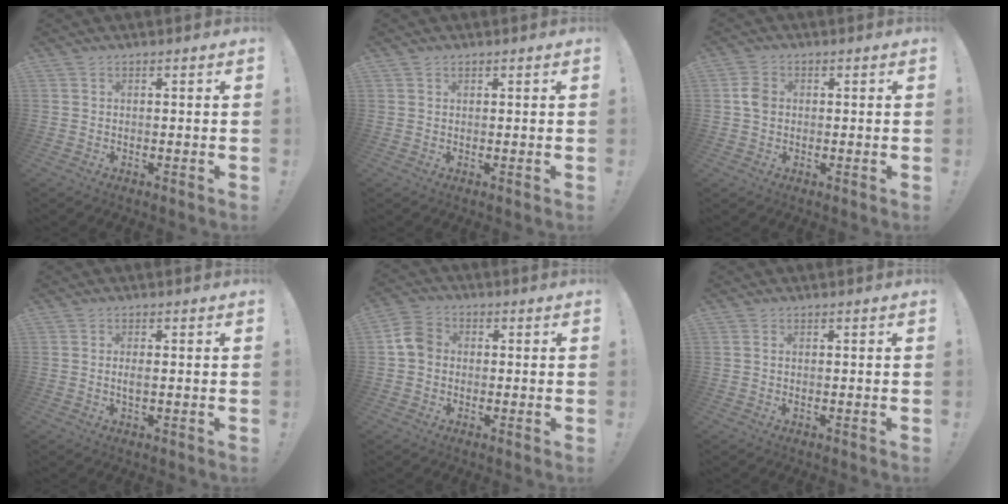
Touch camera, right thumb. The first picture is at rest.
{"total": 0.7, "force": [0.5, 0.4, 0.0], "torque": [0.006, -0.003, 0.009]}
{"total": 3.9, "force": [0.0, 3.1, 2.5], "torque": [-0.034, 0.005, 0.001]}
{"total": 2.0, "force": [-0.3, 0.5, 1.9], "torque": [-0.034, 0.000, -0.007]}
{"total": 7.2, "force": [0.1, 5.9, 4.2], "torque": [-0.073, 0.021, 0.007]}
{"total": 0.8, "force": [0.2, -0.2, 0.7], "torque": [-0.007, -0.003, 0.002]}